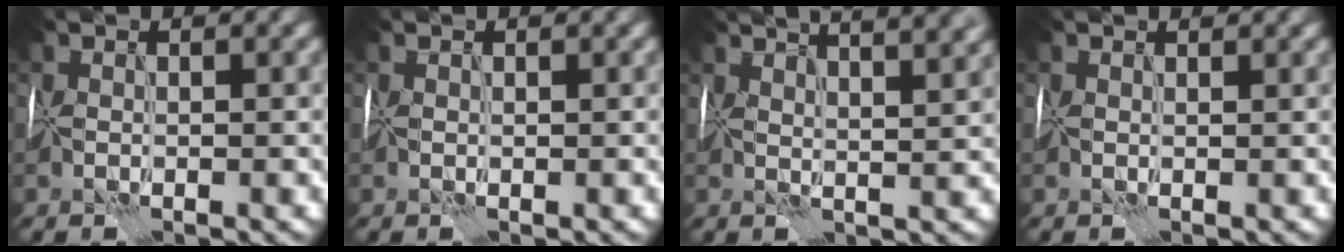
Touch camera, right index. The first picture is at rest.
{"total": 0.0}
{"total": 10.1, "force": [6.7, 3.3, 6.8], "torque": [-0.074, 0.050, 0.065]}
{"total": 0.9, "force": [0.7, 0.2, 0.4], "torque": [-0.011, 0.002, 0.011]}